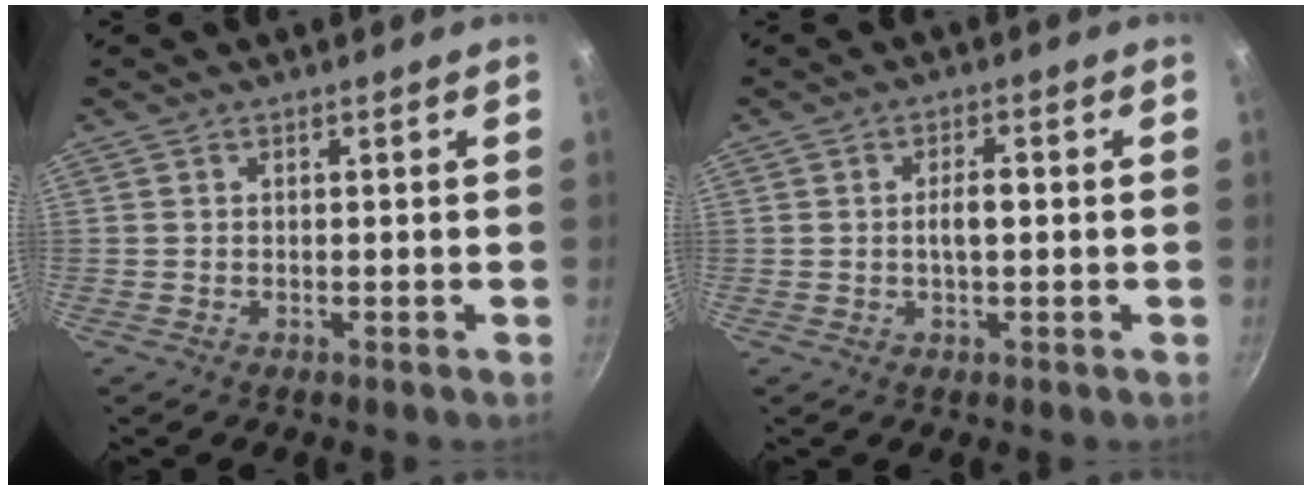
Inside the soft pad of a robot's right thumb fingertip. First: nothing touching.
{"total": 3.4, "force": [0.0, 1.4, 3.2], "torque": [-0.050, 0.010, -0.002]}